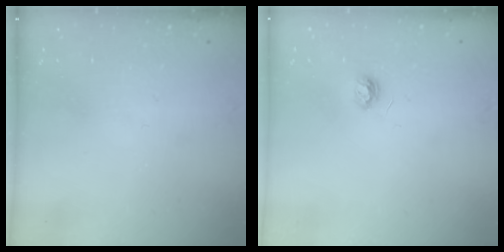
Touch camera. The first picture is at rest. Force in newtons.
{"total": 3.9, "press": 3.8, "slide": 0.5}